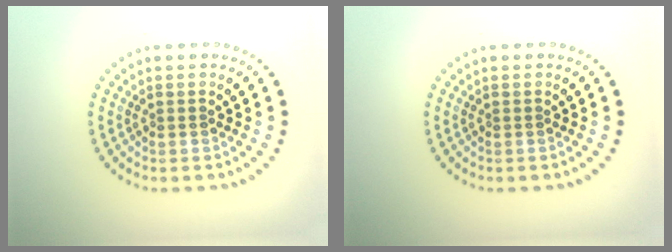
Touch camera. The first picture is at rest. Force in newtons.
{"total": 0.0}